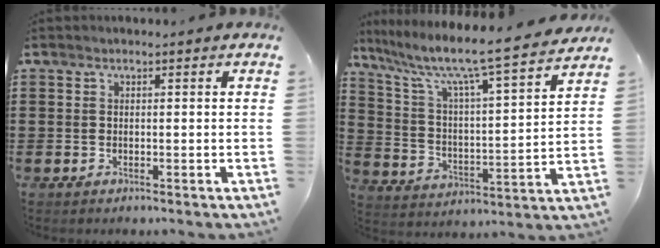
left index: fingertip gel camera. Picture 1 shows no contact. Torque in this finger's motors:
{"motor_torque": [1.16, -0.98, 0.89, 0.21]}